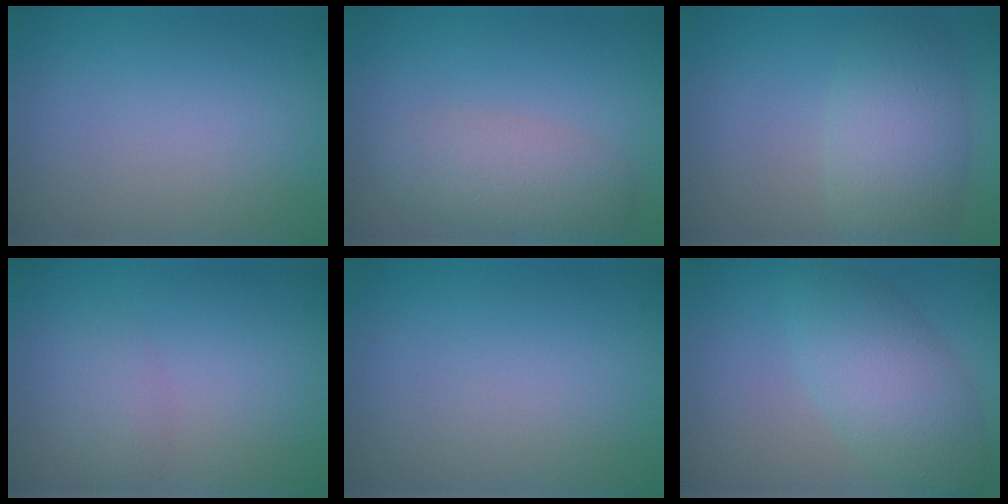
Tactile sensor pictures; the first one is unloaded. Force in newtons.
{"total": 4.1, "press": 4.1, "slide": 0.1}
{"total": 5.4, "press": 5.4, "slide": 0.2}
{"total": 1.6, "press": 1.6, "slide": 0.1}
{"total": 0.0}
{"total": 5.3, "press": 5.3, "slide": 0.1}